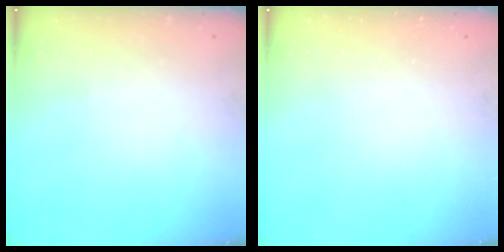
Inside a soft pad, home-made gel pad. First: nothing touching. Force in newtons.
{"total": 0.0}